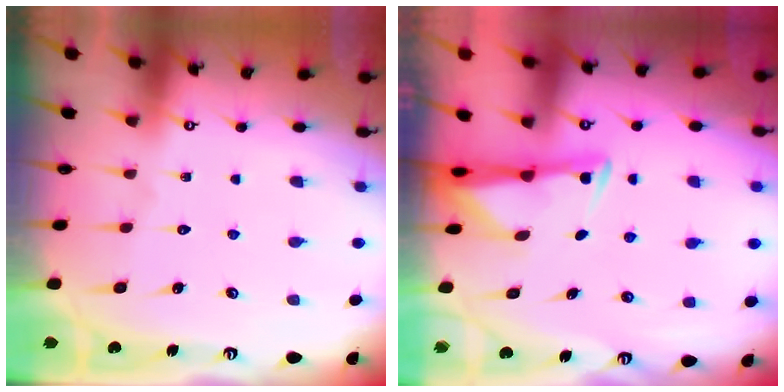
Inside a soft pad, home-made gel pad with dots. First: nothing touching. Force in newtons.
{"total": 3.2, "press": 3.1, "slide": 0.5}